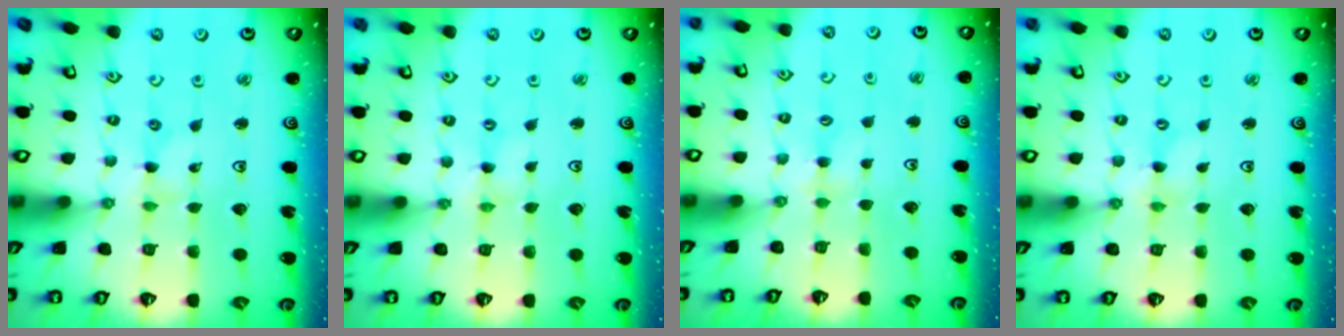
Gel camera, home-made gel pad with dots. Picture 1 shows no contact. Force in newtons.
{"total": 0.0}
{"total": 2.4, "press": 2.4, "slide": 0.3}
{"total": 0.0}